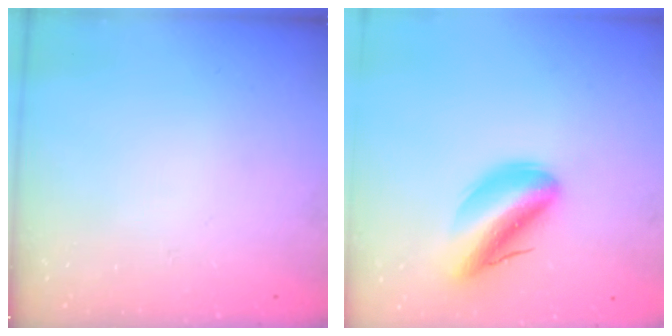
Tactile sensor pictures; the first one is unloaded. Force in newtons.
{"total": 10.3, "press": 9.7, "slide": 3.2}